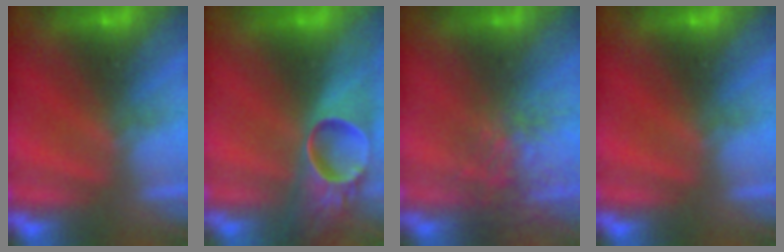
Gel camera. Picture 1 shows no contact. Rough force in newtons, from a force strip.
{"total": 8.6}
{"total": 3.7}
{"total": 0.0}